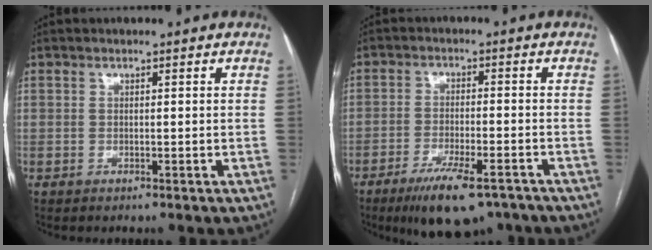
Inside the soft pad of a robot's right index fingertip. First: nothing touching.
{"total": 11.1, "force": [-8.1, 2.8, 7.1], "torque": [-0.112, -0.015, -0.124]}